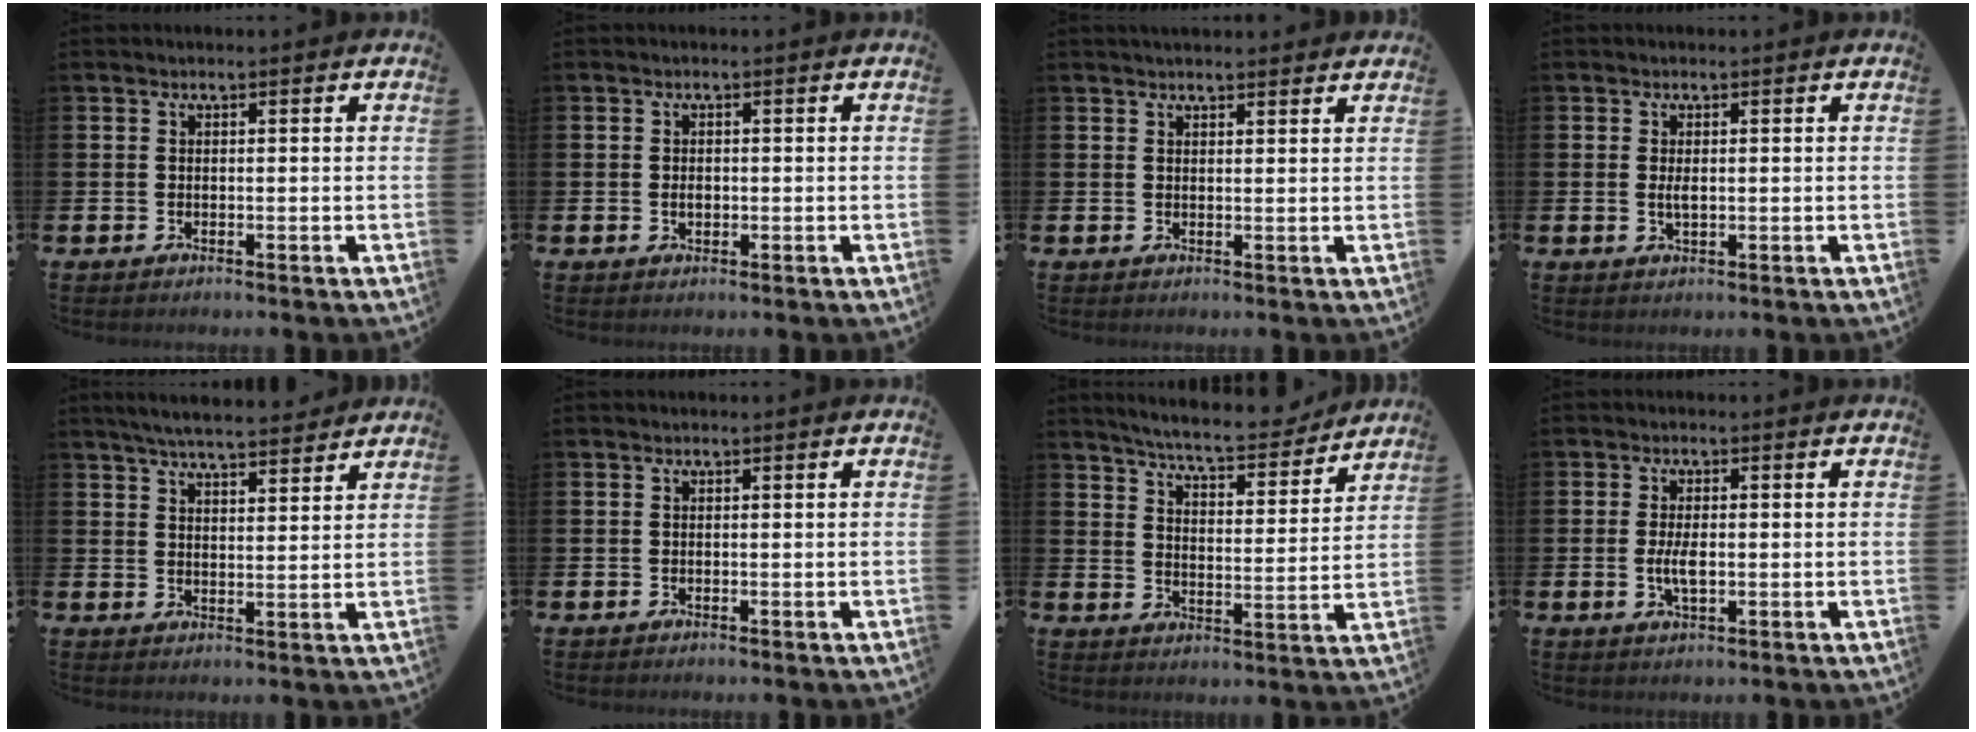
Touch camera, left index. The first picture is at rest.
{"total": 1.3, "force": [-0.1, 0.9, 0.9], "torque": [-0.017, 0.006, -0.004]}
{"total": 2.1, "force": [2.1, 0.3, 0.2], "torque": [0.001, -0.009, 0.037]}
{"total": 1.5, "force": [0.2, 0.6, 1.4], "torque": [-0.026, 0.002, 0.001]}
{"total": 5.6, "force": [5.4, 0.4, 1.3], "torque": [-0.033, -0.024, 0.097]}
{"total": 0.0}
{"total": 7.0, "force": [6.7, 0.5, 2.0], "torque": [-0.057, -0.046, 0.114]}
{"total": 3.4, "force": [-0.2, 1.4, 3.1], "torque": [-0.048, -0.002, -0.007]}